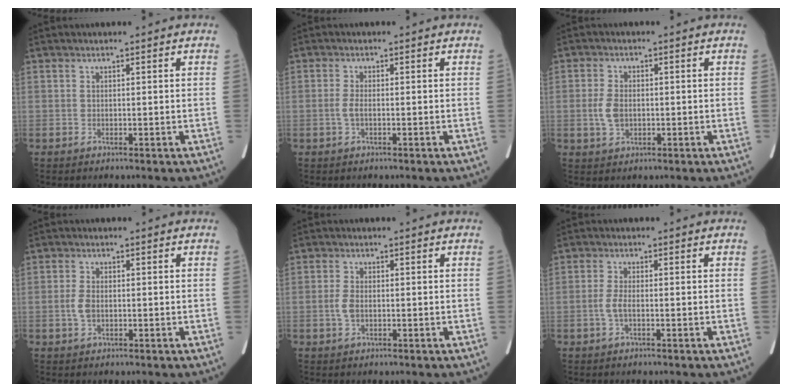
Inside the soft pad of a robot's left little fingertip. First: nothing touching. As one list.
[{"total": 1.5, "force": [-0.4, 0.4, 1.4], "torque": [-0.035, -0.001, -0.011]}, {"total": 3.4, "force": [-0.5, 2.2, 2.5], "torque": [-0.062, 0.001, -0.008]}, {"total": 2.3, "force": [-0.5, 1.3, 1.8], "torque": [-0.047, 0.001, -0.011]}, {"total": 2.1, "force": [-0.5, 1.1, 1.7], "torque": [-0.045, 0.000, -0.011]}, {"total": 2.1, "force": [-0.7, 0.6, 1.9], "torque": [-0.048, -0.001, -0.016]}]